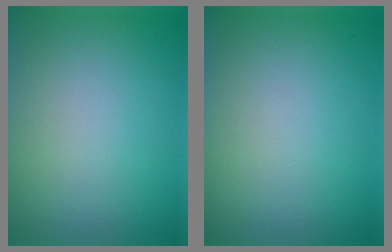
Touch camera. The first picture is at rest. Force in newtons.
{"total": 0.0}